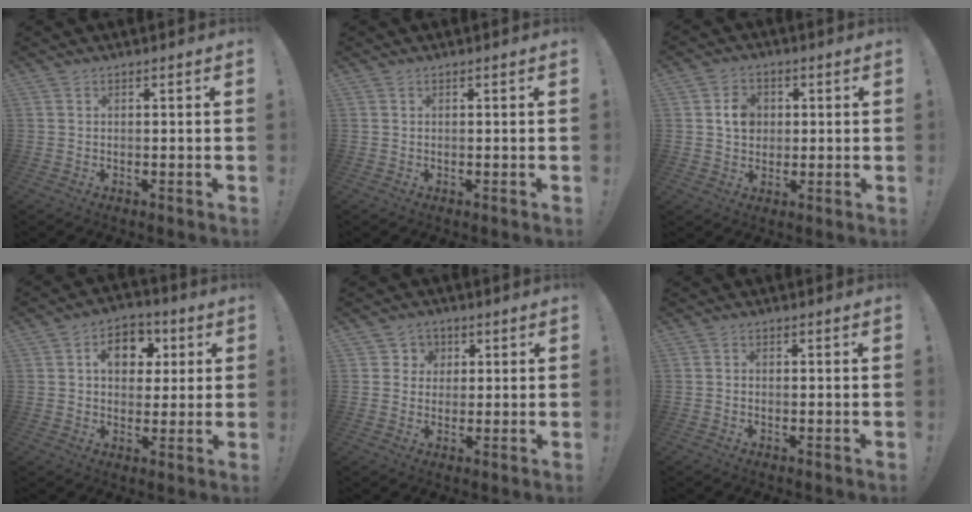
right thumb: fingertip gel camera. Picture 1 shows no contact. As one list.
[{"total": 0.0}, {"total": 6.5, "force": [1.2, 5.6, 3.1], "torque": [-0.043, 0.006, 0.022]}, {"total": 10.7, "force": [3.4, 8.0, 6.2], "torque": [-0.071, -0.006, 0.060]}, {"total": 4.5, "force": [0.9, 4.4, 0.6], "torque": [-0.007, -0.004, 0.017]}, {"total": 0.5, "force": [-0.4, 0.1, 0.4], "torque": [-0.005, 0.000, -0.007]}]